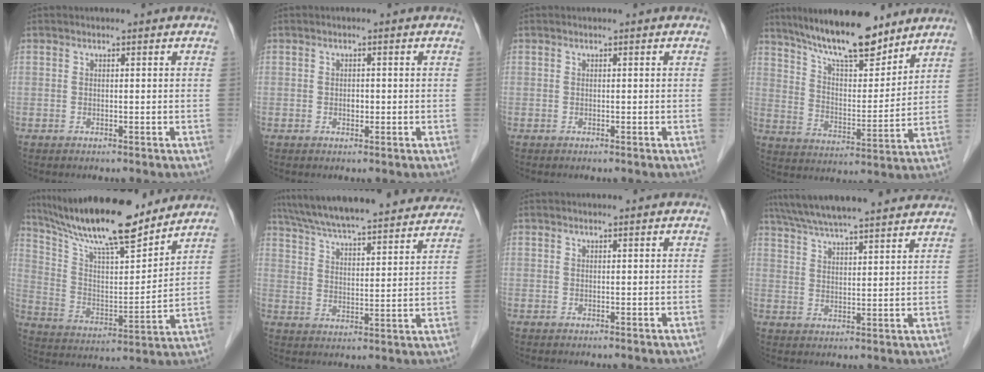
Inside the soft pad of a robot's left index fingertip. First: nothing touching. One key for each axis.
{"total": 1.0, "fx": -0.2, "fy": 0.7, "fz": 0.7, "tx": -0.013, "ty": 0.001, "tz": -0.003}
{"total": 0.0}
{"total": 15.4, "fx": 12.6, "fy": 3.5, "fz": 8.2, "tx": -0.134, "ty": 0.004, "tz": 0.217}
{"total": 19.4, "fx": 16.7, "fy": 2.5, "fz": 9.6, "tx": -0.171, "ty": 0.006, "tz": 0.287}
{"total": 28.3, "fx": 25.6, "fy": 4.3, "fz": 11.4, "tx": -0.192, "ty": -0.003, "tz": 0.344}
{"total": 0.0}
{"total": 21.3, "fx": 18.9, "fy": 2.5, "fz": 9.5, "tx": -0.160, "ty": 0.045, "tz": 0.268}